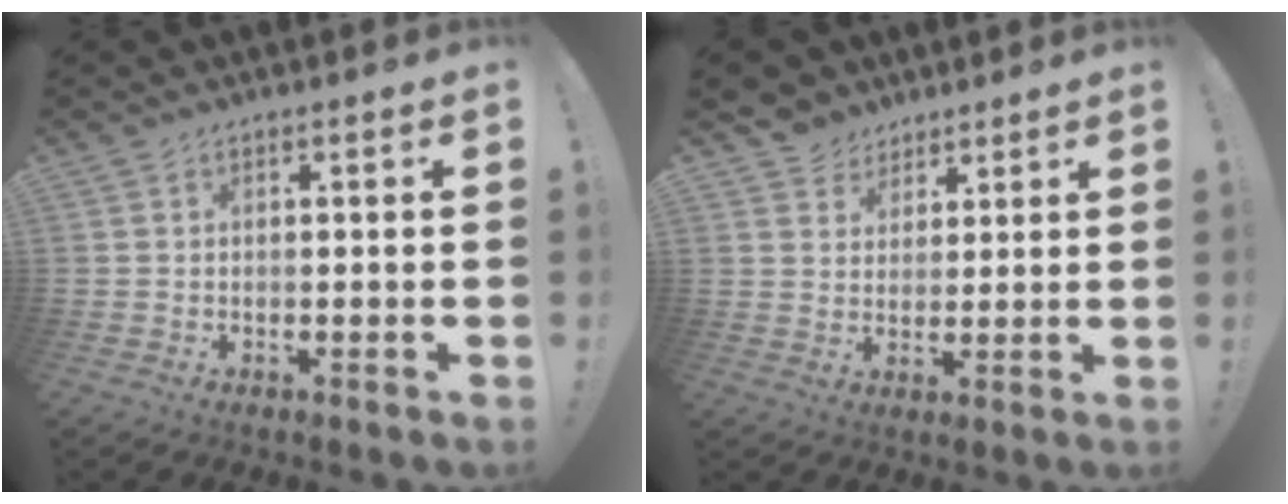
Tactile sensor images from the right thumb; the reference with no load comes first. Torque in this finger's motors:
{"motor_torque": [-0.09, 0.20, 0.48, 0.55, 0.03]}